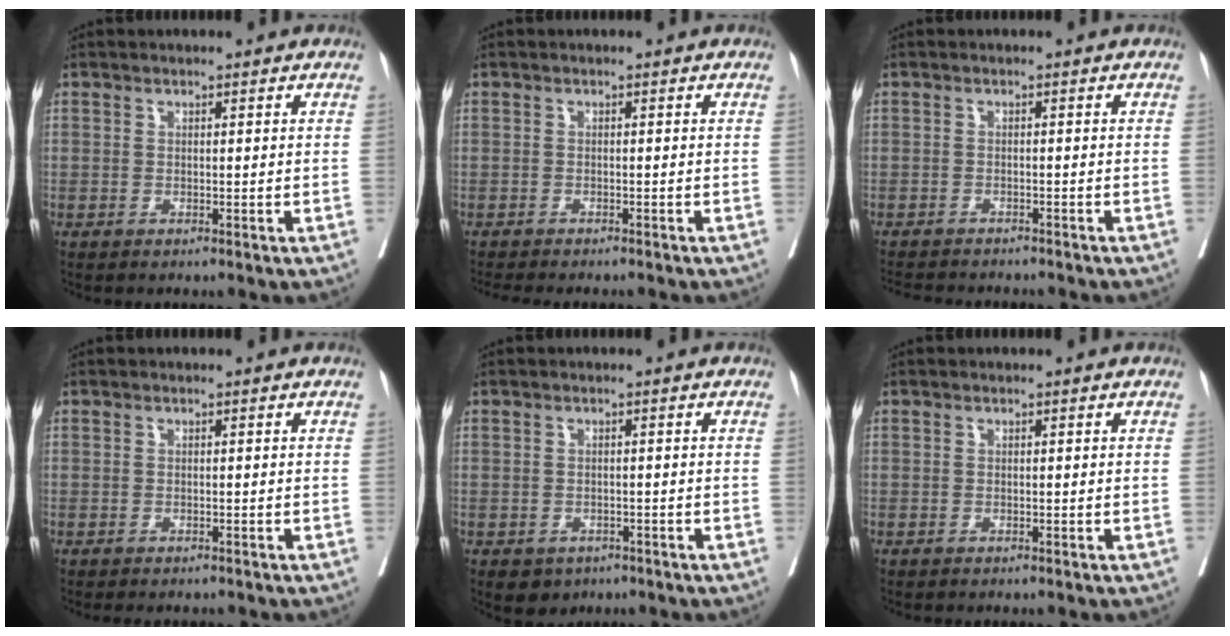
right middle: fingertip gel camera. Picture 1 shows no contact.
{"total": 7.3, "force": [-6.5, 1.2, 3.1], "torque": [-0.033, -0.008, -0.089]}
{"total": 8.7, "force": [-8.0, 1.7, 3.1], "torque": [-0.044, -0.007, -0.106]}
{"total": 3.4, "force": [-3.0, 1.1, 1.2], "torque": [-0.009, -0.004, -0.037]}
{"total": 4.3, "force": [-3.1, 2.8, 1.2], "torque": [-0.012, 0.001, -0.039]}
{"total": 0.0}